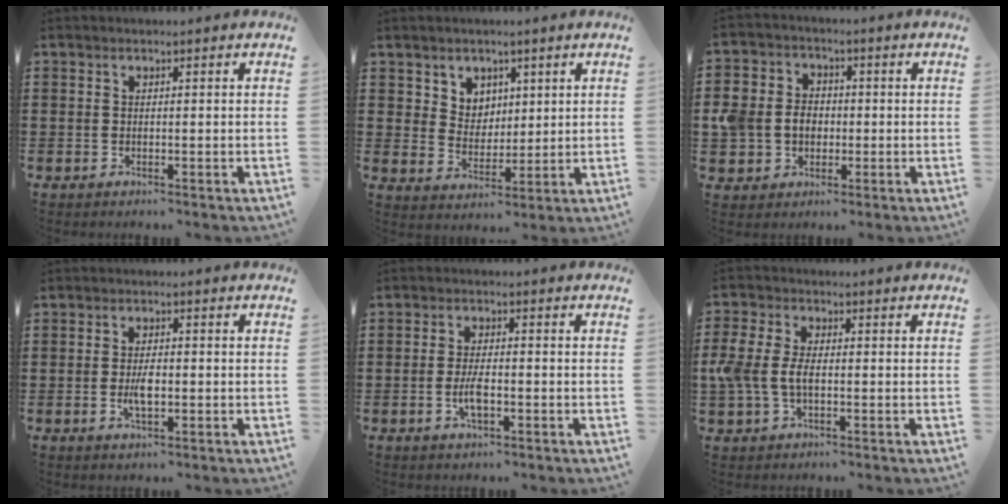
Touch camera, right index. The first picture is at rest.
{"total": 4.9, "force": [2.9, 3.9, 0.2], "torque": [-0.020, 0.003, 0.051]}
{"total": 6.2, "force": [-0.5, 5.5, 2.9], "torque": [-0.089, 0.011, -0.013]}
{"total": 3.4, "force": [-0.6, 1.2, 3.1], "torque": [-0.063, -0.001, -0.013]}
{"total": 4.7, "force": [-1.3, 1.7, 4.2], "torque": [-0.092, -0.002, -0.029]}
{"total": 4.9, "force": [-0.8, 2.8, 3.9], "torque": [-0.109, -0.008, -0.024]}